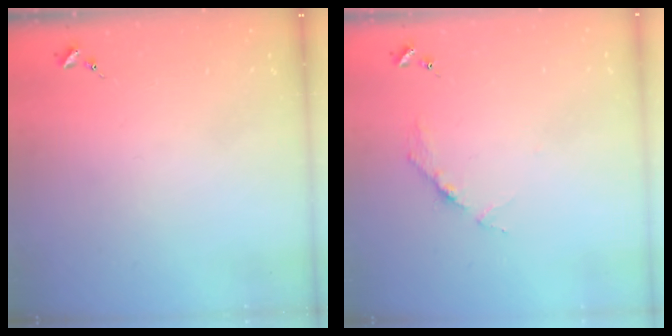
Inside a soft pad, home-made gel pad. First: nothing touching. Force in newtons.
{"total": 3.8, "press": 3.8, "slide": 0.4}